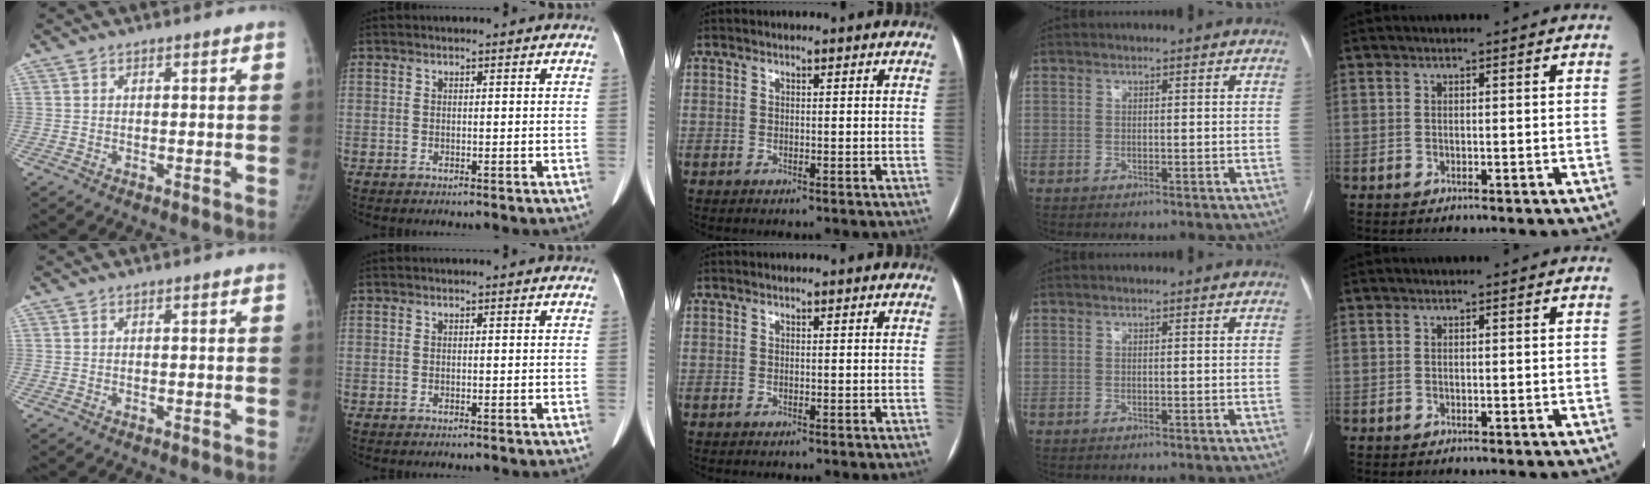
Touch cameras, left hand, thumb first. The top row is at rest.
{}